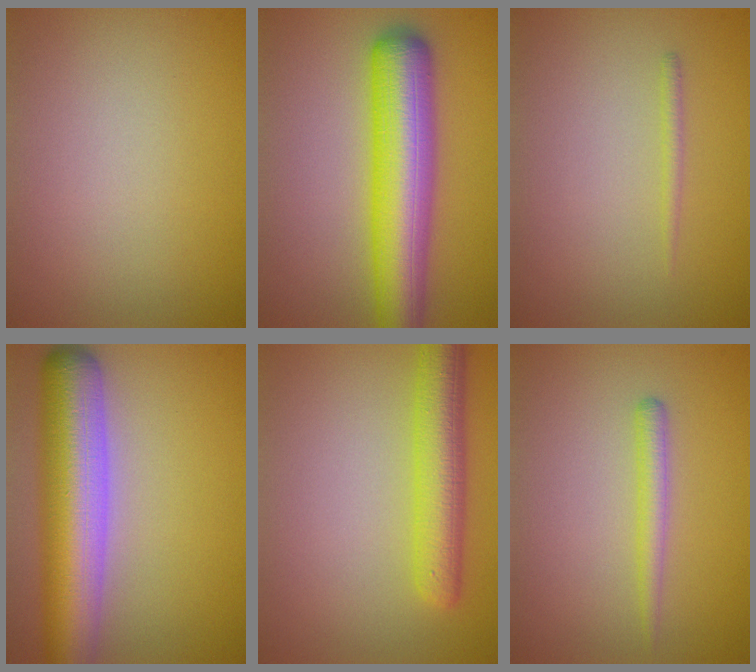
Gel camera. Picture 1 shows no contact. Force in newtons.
{"total": 8.6, "press": 8.6, "slide": 0.2}
{"total": 0.8, "press": 0.8, "slide": 0.1}
{"total": 10.1, "press": 10.1, "slide": 0.6}
{"total": 5.1, "press": 5.1, "slide": 0.3}
{"total": 1.7, "press": 1.7, "slide": 0.2}